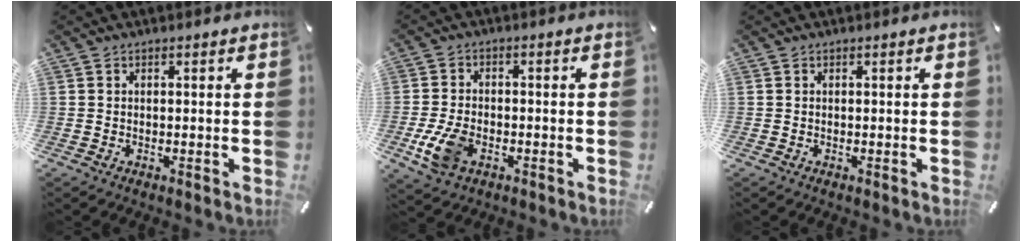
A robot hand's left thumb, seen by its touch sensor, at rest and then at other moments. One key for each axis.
{"total": 8.2, "fx": -2.8, "fy": 5.3, "fz": 5.5, "tx": -0.131, "ty": 0.004, "tz": -0.051}
{"total": 0.0}